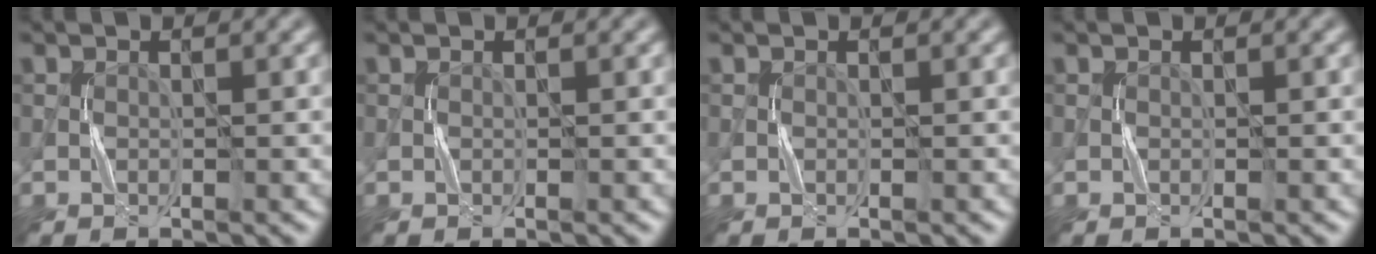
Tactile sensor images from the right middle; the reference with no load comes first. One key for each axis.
{"total": 0.0}
{"total": 0.0}
{"total": 0.0}